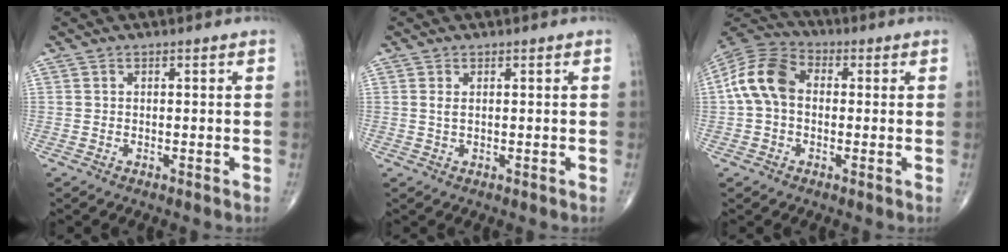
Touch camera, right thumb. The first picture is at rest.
{"total": 1.1, "force": [0.3, 0.4, 1.0], "torque": [-0.023, -0.001, 0.008]}
{"total": 10.9, "force": [0.3, 7.8, 7.6], "torque": [-0.144, 0.032, -0.007]}